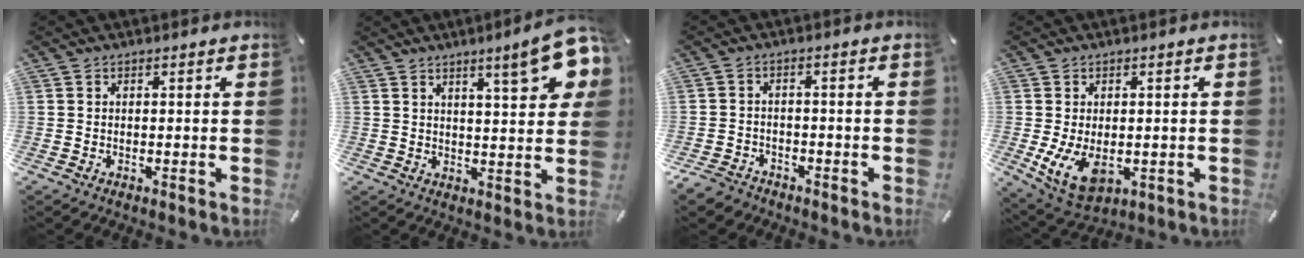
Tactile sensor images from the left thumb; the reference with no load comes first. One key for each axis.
{"total": 13.1, "fx": 7.3, "fy": 3.2, "fz": 10.4, "tx": -0.135, "ty": -0.042, "tz": 0.113}
{"total": 4.5, "fx": -3.6, "fy": 2.5, "fz": 1.1, "tx": -0.034, "ty": 0.014, "tz": -0.074}
{"total": 8.8, "fx": -1.2, "fy": 5.6, "fz": 6.6, "tx": -0.132, "ty": -0.008, "tz": -0.019}